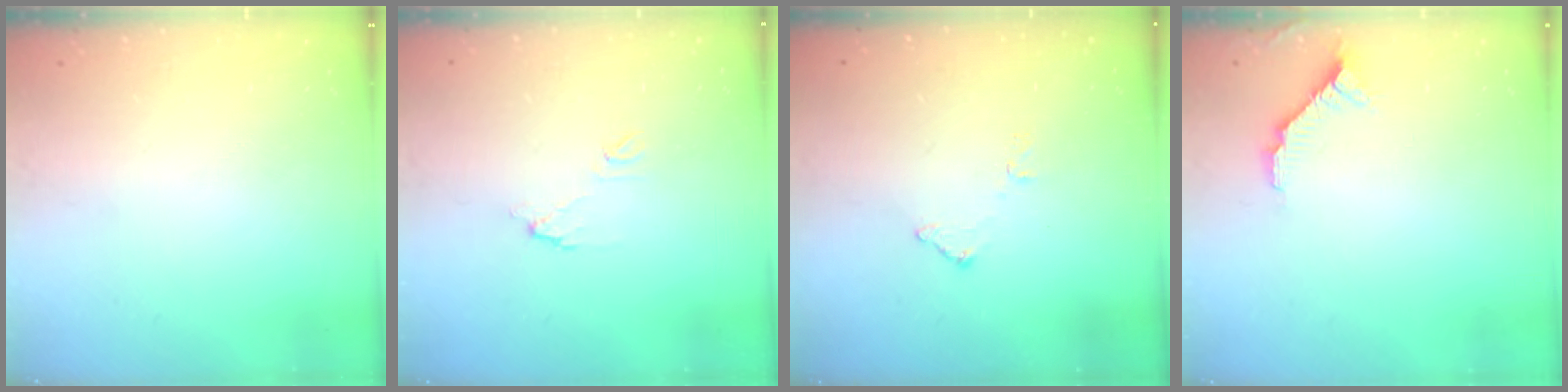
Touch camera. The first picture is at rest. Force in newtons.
{"total": 5.3, "press": 5.3, "slide": 0.3}
{"total": 8.1, "press": 8.1, "slide": 0.4}
{"total": 5.4, "press": 5.4, "slide": 0.2}